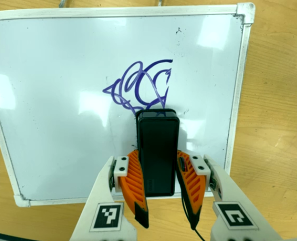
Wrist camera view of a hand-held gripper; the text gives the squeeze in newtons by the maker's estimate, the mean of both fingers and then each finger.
{"total": 9.3, "left": 7.8, "right": 10.8}